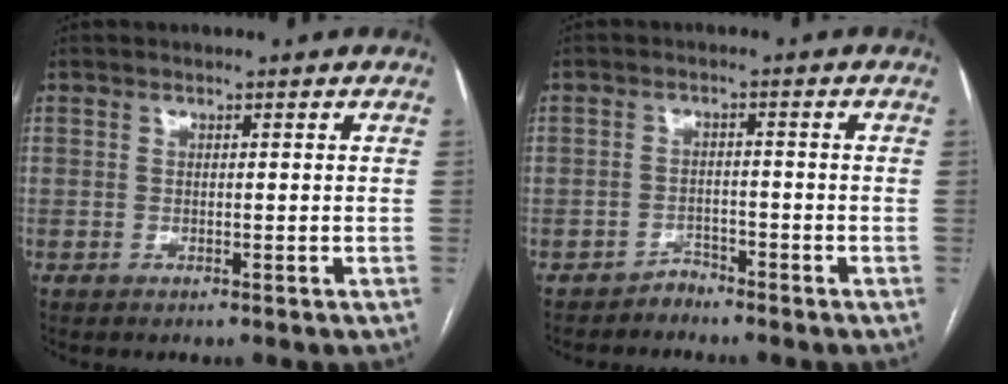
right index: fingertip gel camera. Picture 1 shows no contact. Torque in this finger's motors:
{"motor_torque": [-0.08, -0.03, -0.18, -0.07]}